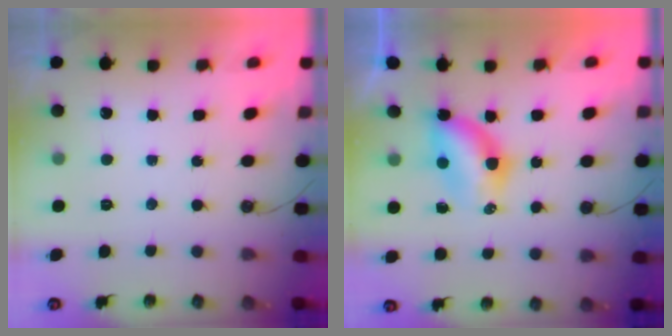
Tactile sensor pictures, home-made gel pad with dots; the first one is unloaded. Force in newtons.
{"total": 5.8, "press": 5.8, "slide": 0.4}